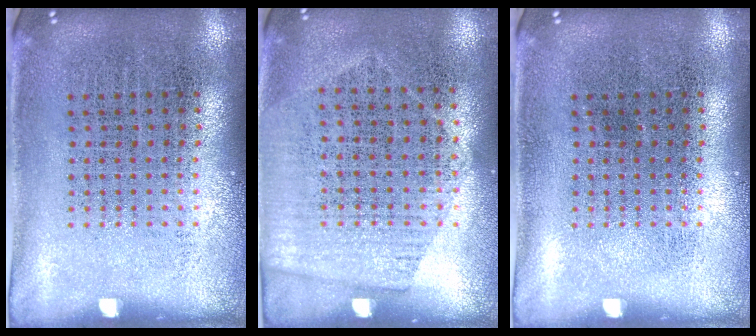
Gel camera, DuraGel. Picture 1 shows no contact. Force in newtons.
{"total": 1.4, "press": 1.1, "slide": 0.7}
{"total": 0.0}